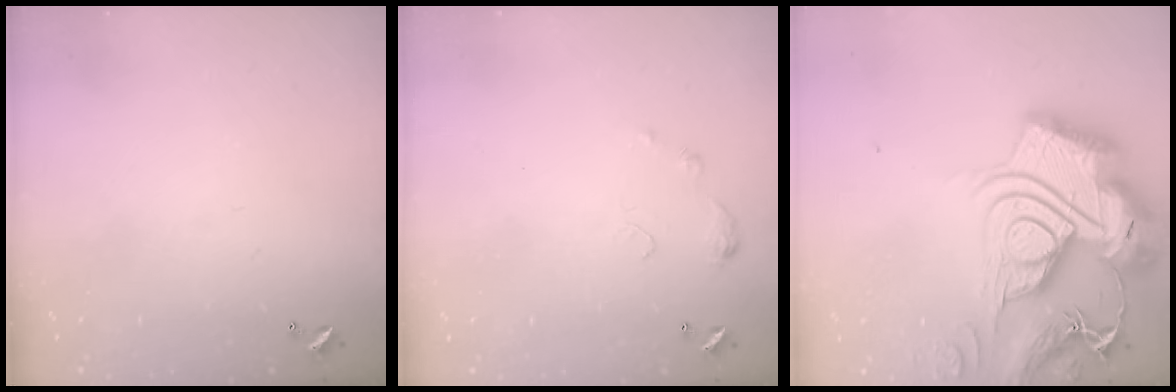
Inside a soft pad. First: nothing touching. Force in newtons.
{"total": 4.7, "press": 4.6, "slide": 0.7}
{"total": 0.6, "press": 0.6, "slide": 0.0}